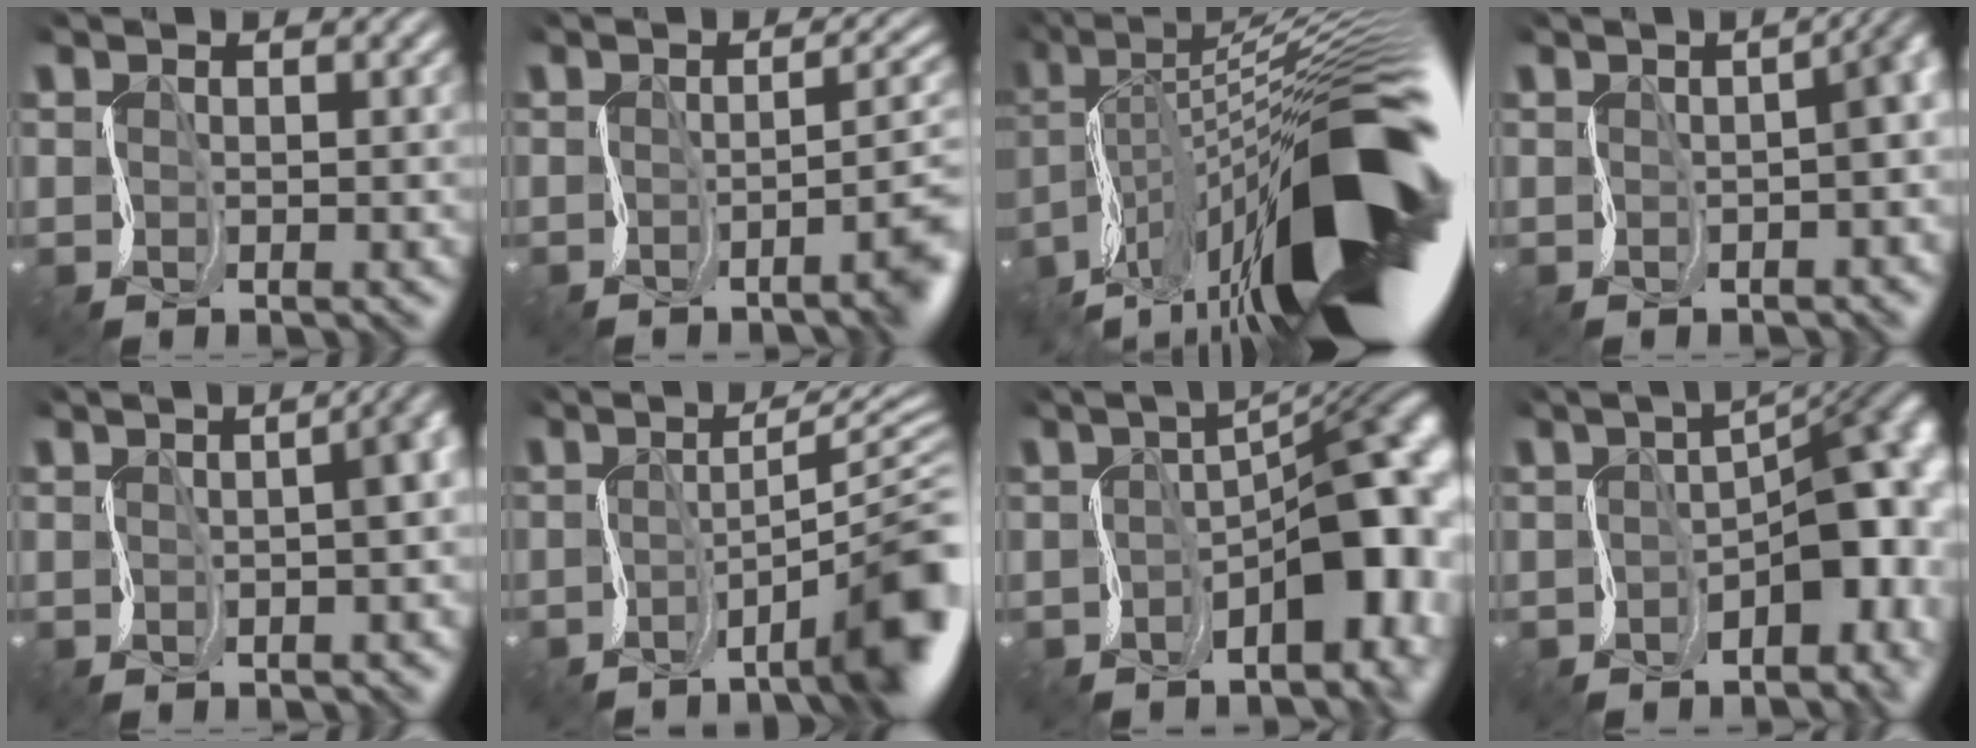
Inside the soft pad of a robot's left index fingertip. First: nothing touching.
{"total": 5.6, "force": [-1.3, 1.3, 5.3], "torque": [-0.044, -0.004, -0.023]}
{"total": 18.4, "force": [-5.0, 6.5, 16.4], "torque": [-0.235, 0.022, -0.112]}
{"total": 7.0, "force": [-0.3, 3.1, 6.2], "torque": [-0.047, 0.007, -0.003]}
{"total": 9.6, "force": [0.9, 5.0, 8.1], "torque": [-0.051, 0.031, -0.018]}
{"total": 8.7, "force": [-2.8, 1.6, 8.1], "torque": [-0.085, 0.010, -0.049]}
{"total": 11.3, "force": [-1.6, 5.3, 9.9], "torque": [-0.094, 0.012, -0.027]}
{"total": 9.5, "force": [-1.1, 5.0, 8.0], "torque": [-0.077, 0.011, -0.021]}